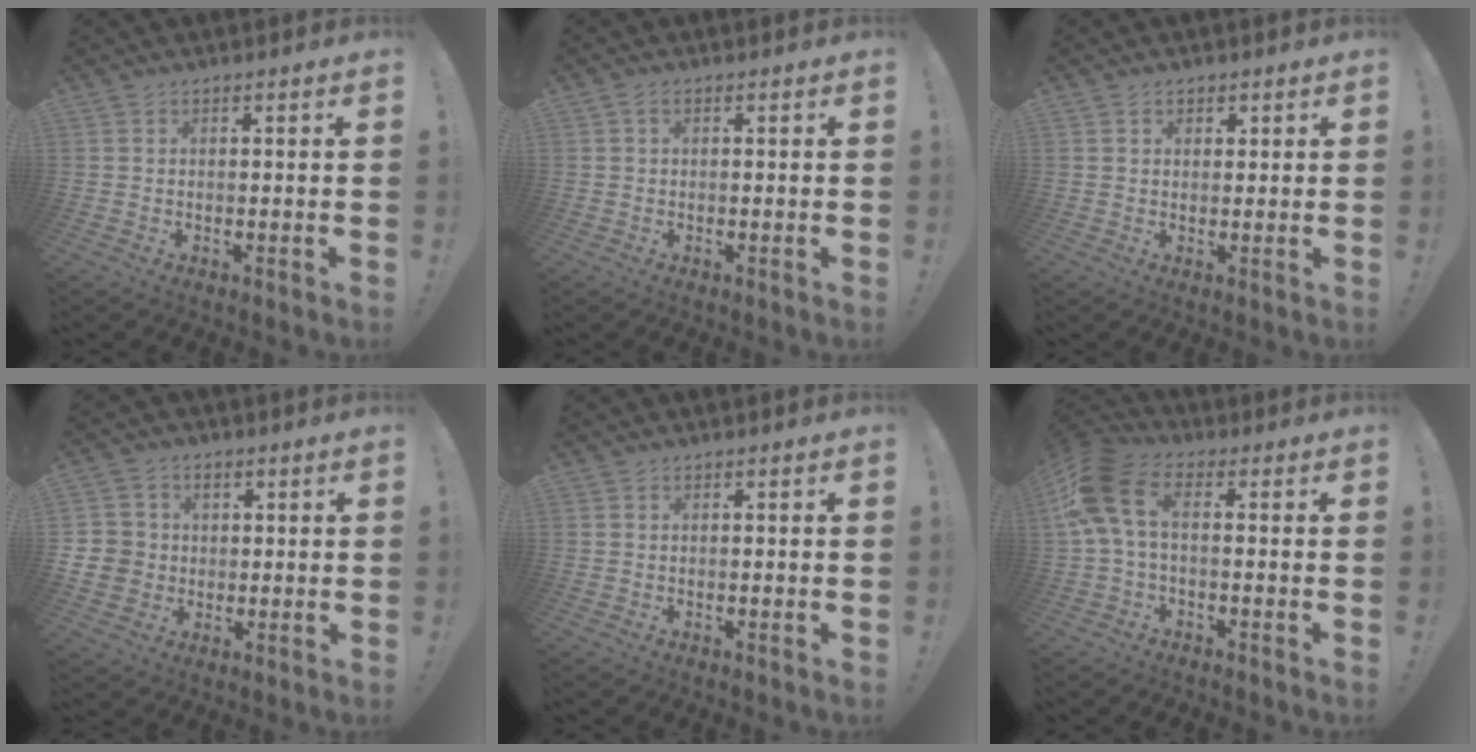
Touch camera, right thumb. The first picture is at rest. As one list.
[{"total": 0.9, "force": [0.3, 0.6, 0.6], "torque": [-0.009, 0.001, 0.004]}, {"total": 1.6, "force": [0.7, 1.4, 0.4], "torque": [0.004, -0.004, 0.010]}, {"total": 7.3, "force": [0.6, 7.1, 1.6], "torque": [-0.035, 0.000, 0.016]}, {"total": 0.0}, {"total": 11.8, "force": [2.2, 6.8, 9.4], "torque": [-0.201, 0.004, 0.044]}]